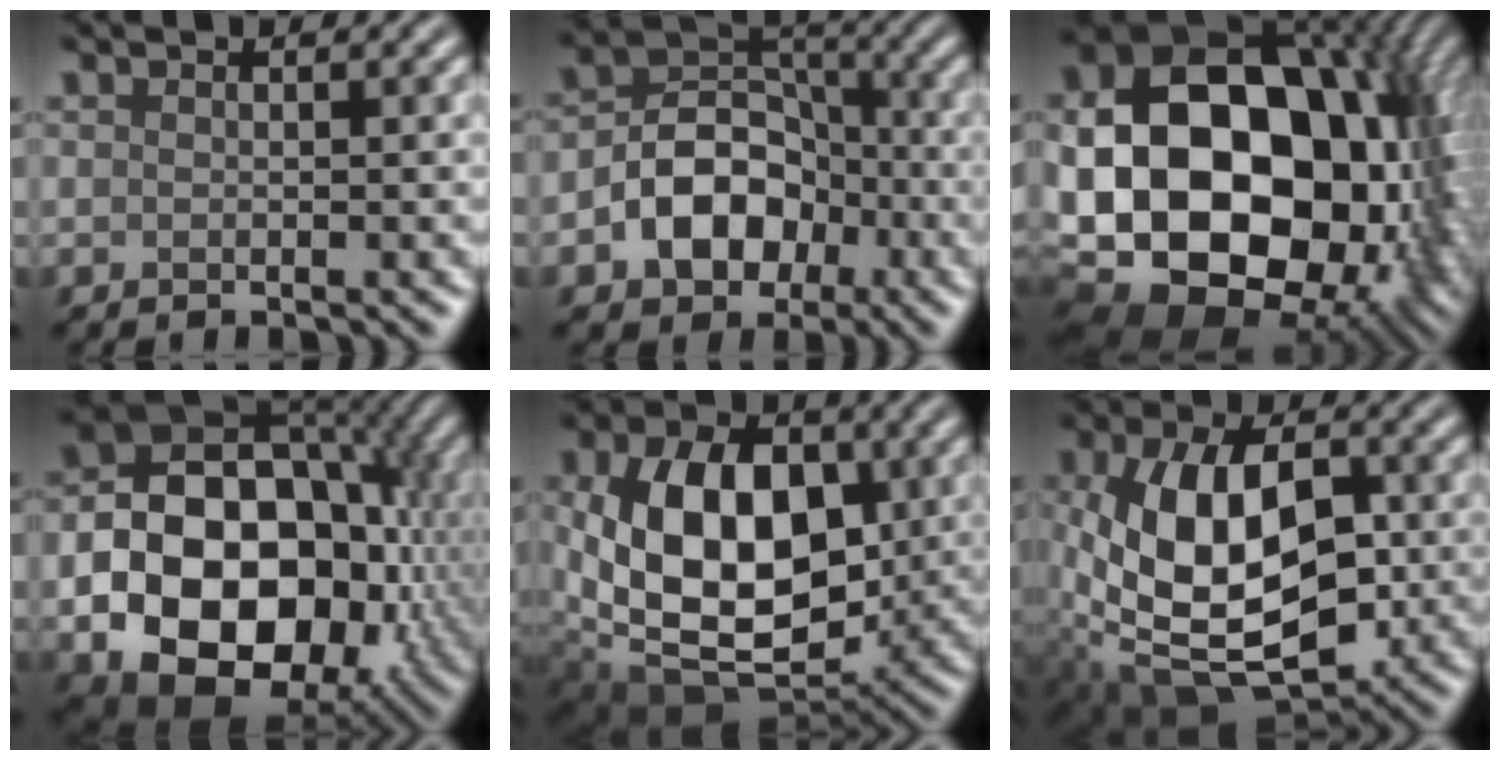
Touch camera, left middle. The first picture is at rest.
{"total": 6.8, "force": [-2.4, 5.0, 3.9], "torque": [-0.057, 0.002, -0.046]}
{"total": 23.0, "force": [-1.4, 16.7, 15.8], "torque": [-0.326, -0.026, 0.002]}
{"total": 17.6, "force": [-3.7, 12.7, 11.6], "torque": [-0.152, -0.032, -0.063]}
{"total": 13.3, "force": [0.9, 8.8, 9.9], "torque": [-0.184, -0.010, 0.020]}
{"total": 12.8, "force": [-0.6, 7.9, 10.0], "torque": [-0.205, -0.015, -0.001]}